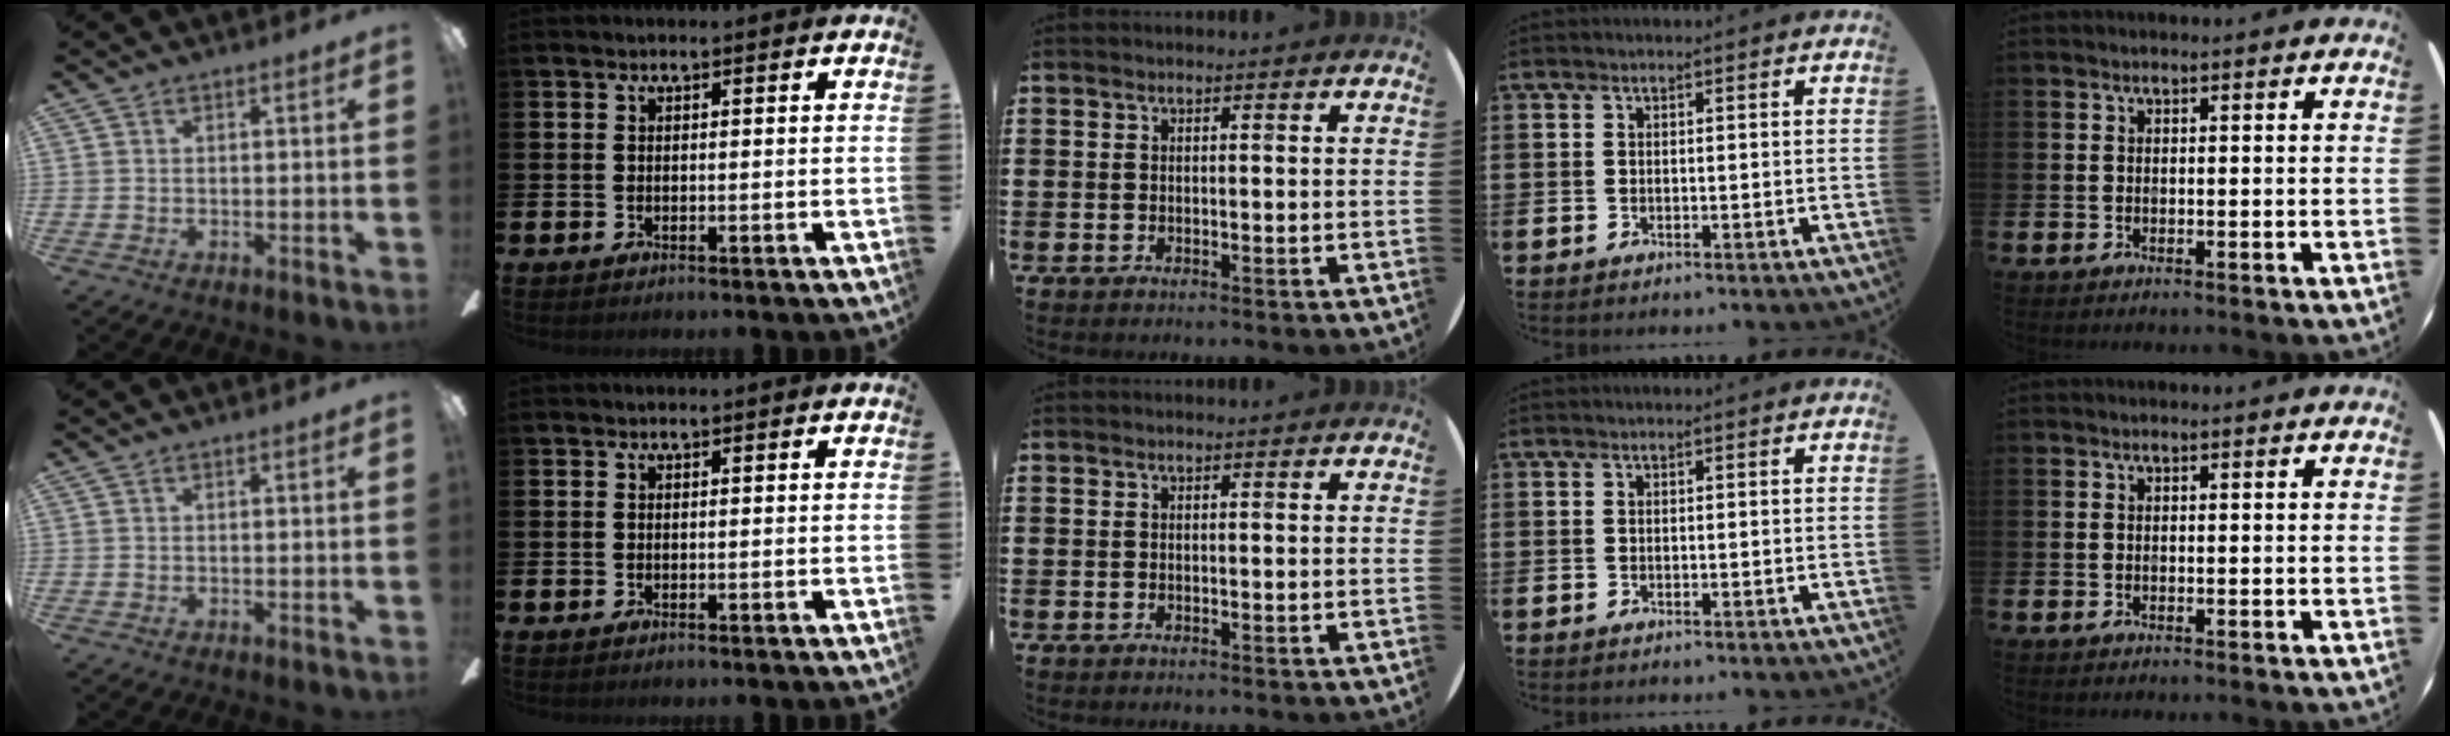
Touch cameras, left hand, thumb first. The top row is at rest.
{}